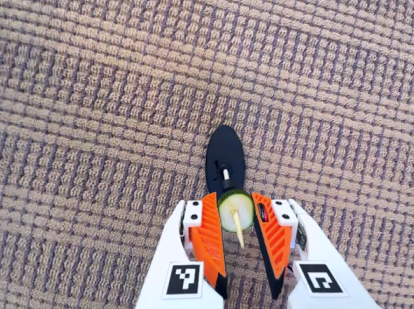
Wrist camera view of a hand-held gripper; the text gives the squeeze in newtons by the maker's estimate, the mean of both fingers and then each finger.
{"total": 10.0, "left": 9.8, "right": 10.3}